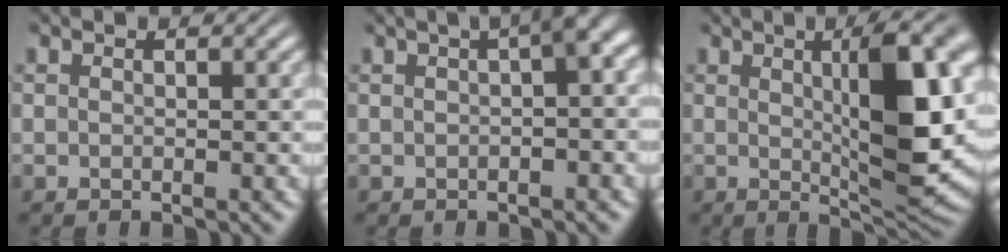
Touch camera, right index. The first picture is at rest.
{"total": 5.2, "force": [1.6, 1.9, 4.5], "torque": [-0.047, 0.031, 0.012]}
{"total": 9.4, "force": [1.3, 2.1, 9.1], "torque": [-0.128, 0.003, 0.021]}